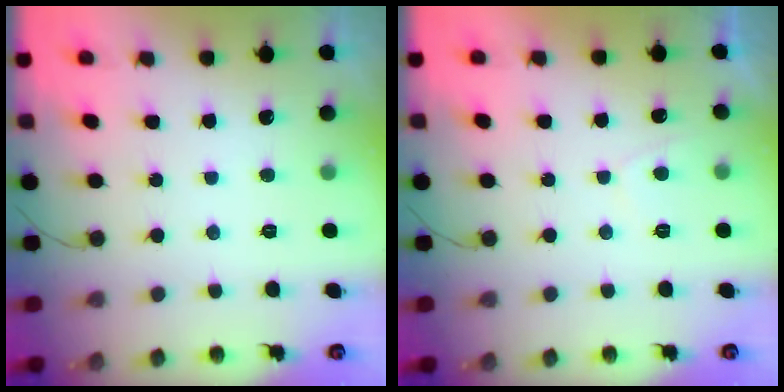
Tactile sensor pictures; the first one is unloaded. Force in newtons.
{"total": 1.0, "press": 0.8, "slide": 0.6}